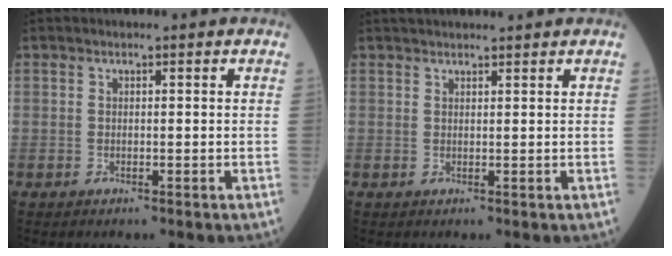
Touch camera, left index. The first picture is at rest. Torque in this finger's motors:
{"motor_torque": [0.22, -0.52, 0.14, 0.07]}